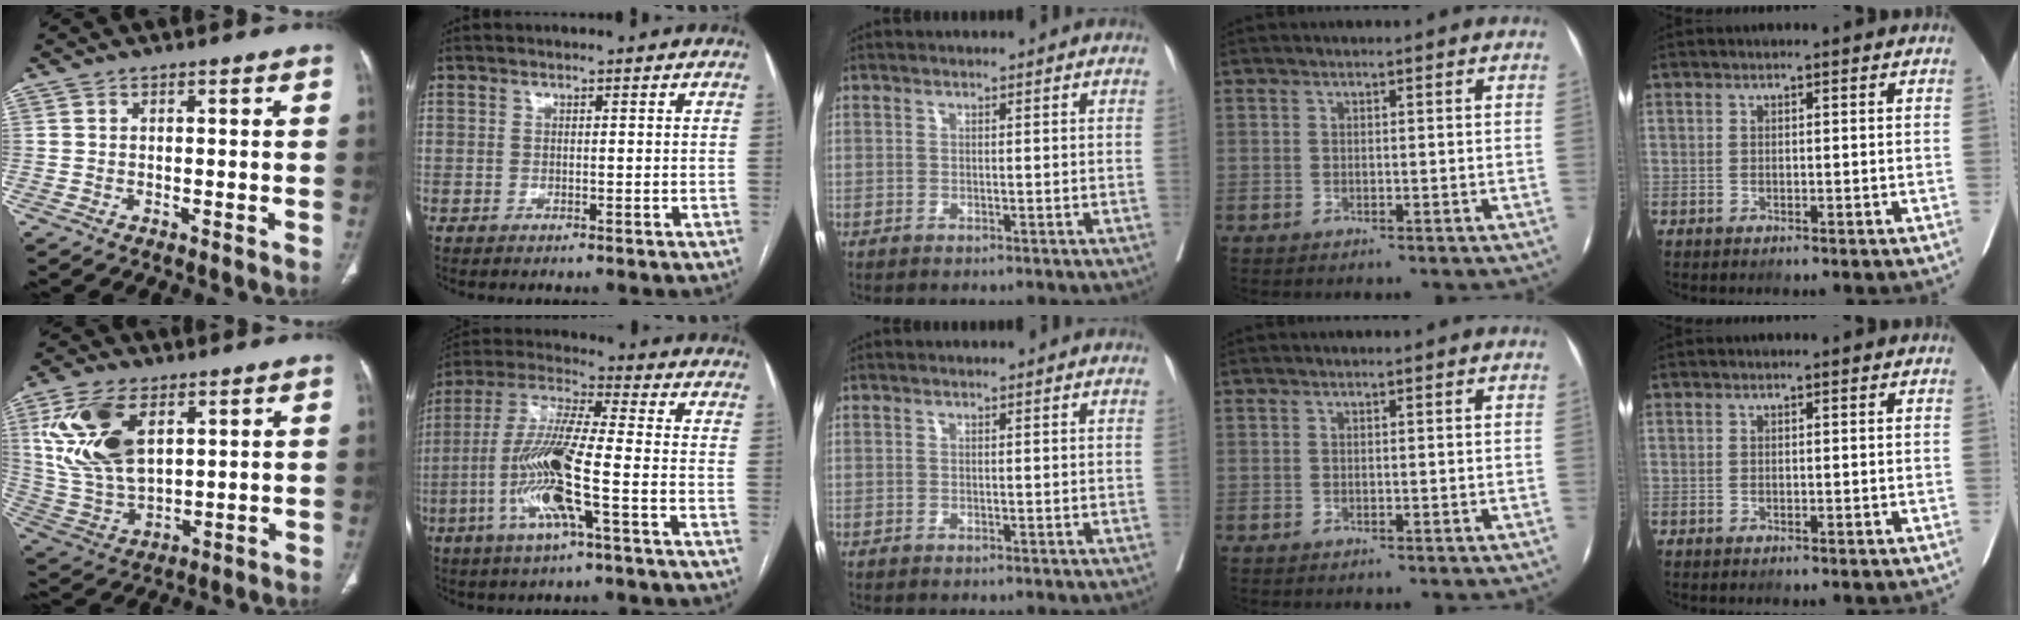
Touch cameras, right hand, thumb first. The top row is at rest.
{"thumb": {"total": 16.5, "force": [5.9, 9.1, 12.5], "torque": [-0.243, -0.018, 0.125]}, "index": {"total": 13.7, "force": [-4.2, 0.8, 13.1], "torque": [-0.271, -0.002, -0.084]}}